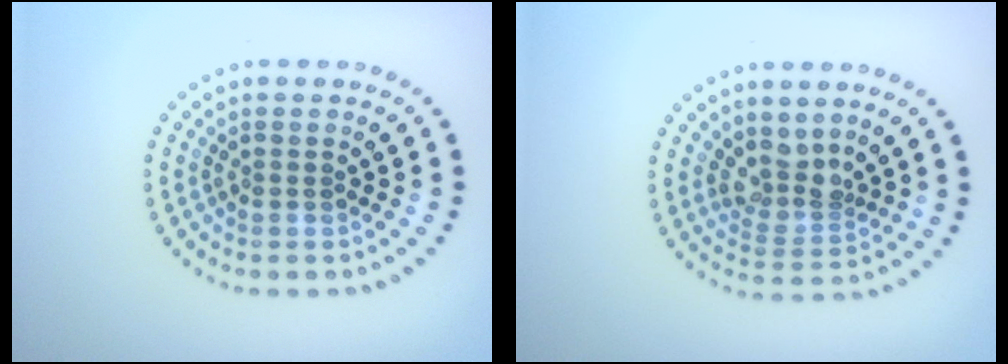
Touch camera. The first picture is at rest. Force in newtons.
{"total": 2.6, "press": 1.9, "slide": 1.8}